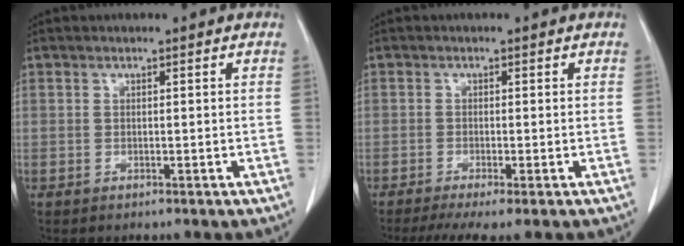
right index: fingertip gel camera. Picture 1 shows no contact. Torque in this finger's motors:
{"motor_torque": [0.44, -0.40, 0.21, 0.05]}